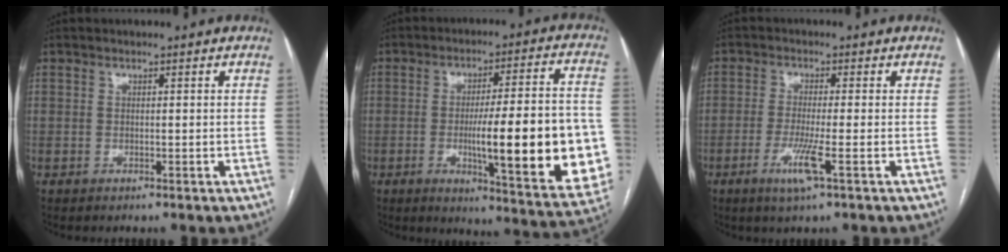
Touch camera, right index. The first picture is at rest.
{"total": 22.2, "force": [-3.7, 3.1, 21.6], "torque": [-0.238, 0.006, -0.039]}
{"total": 5.0, "force": [-2.1, -0.3, 4.6], "torque": [-0.092, -0.014, -0.042]}